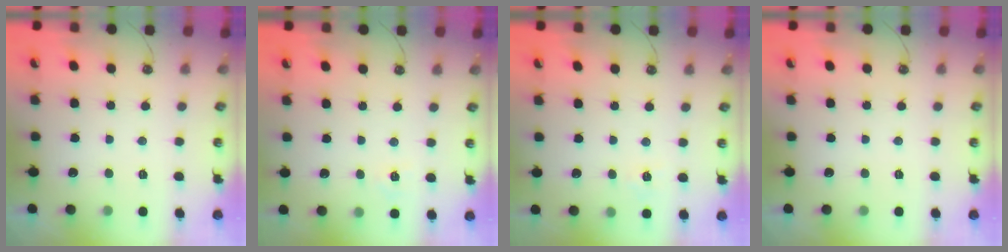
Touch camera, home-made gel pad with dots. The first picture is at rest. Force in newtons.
{"total": 6.5, "press": 6.5, "slide": 0.8}
{"total": 6.6, "press": 6.5, "slide": 0.6}
{"total": 0.0}